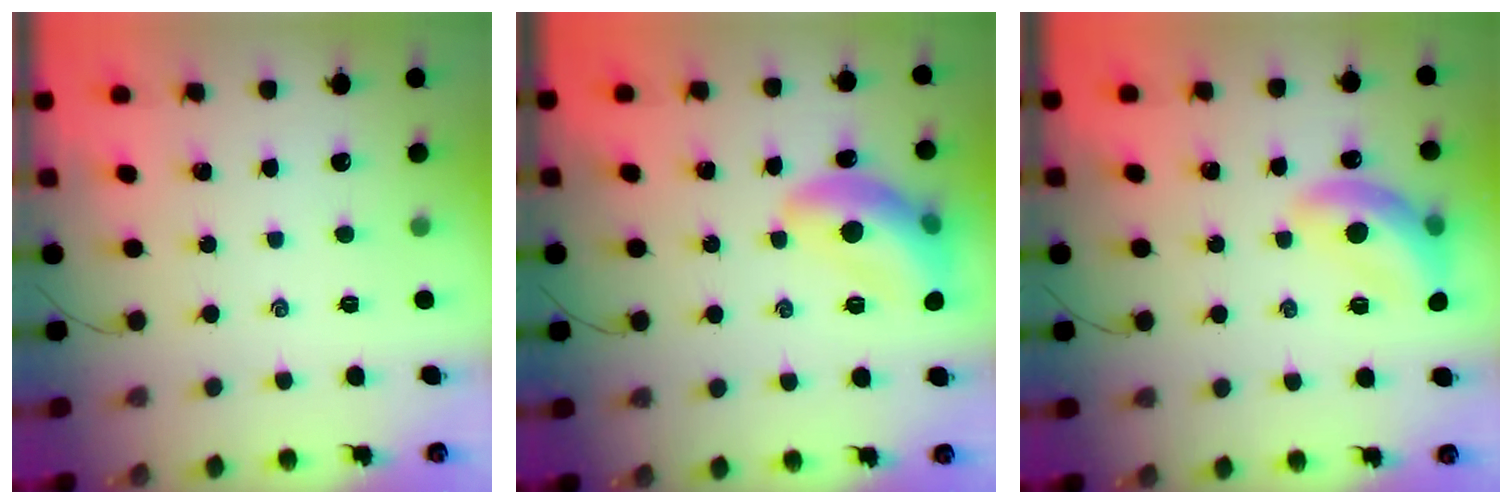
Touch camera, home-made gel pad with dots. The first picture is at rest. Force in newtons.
{"total": 14.1, "press": 14.1, "slide": 1.3}
{"total": 13.5, "press": 13.4, "slide": 1.8}